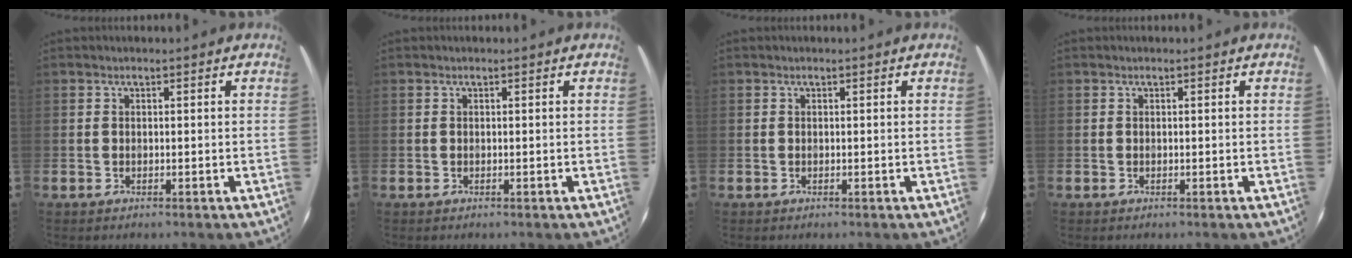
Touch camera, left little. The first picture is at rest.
{"total": 0.0}
{"total": 0.0}
{"total": 0.0}